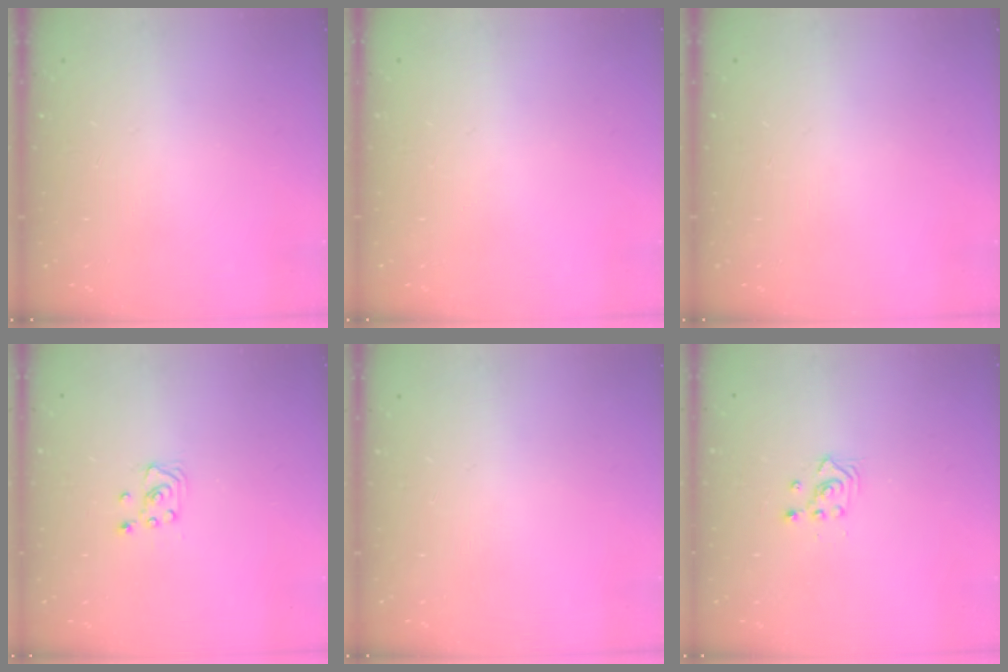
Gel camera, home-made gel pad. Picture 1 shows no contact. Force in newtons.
{"total": 0.0}
{"total": 0.0}
{"total": 3.4, "press": 3.4, "slide": 0.4}
{"total": 0.0}
{"total": 2.3, "press": 2.3, "slide": 0.3}